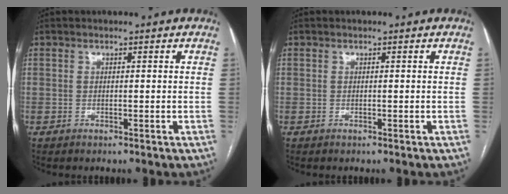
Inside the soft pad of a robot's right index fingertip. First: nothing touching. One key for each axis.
{"total": 0.0}